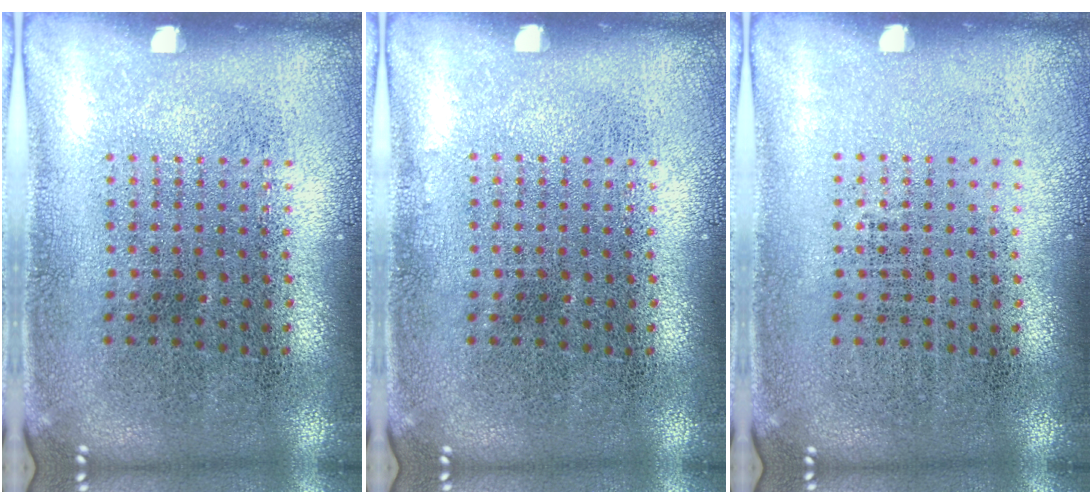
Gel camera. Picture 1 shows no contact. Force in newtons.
{"total": 0.0}
{"total": 0.0}